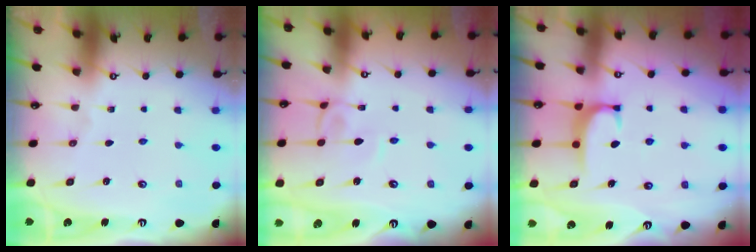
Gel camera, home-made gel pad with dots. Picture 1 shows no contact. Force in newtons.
{"total": 2.8, "press": 2.8, "slide": 0.2}
{"total": 1.6, "press": 1.5, "slide": 0.5}